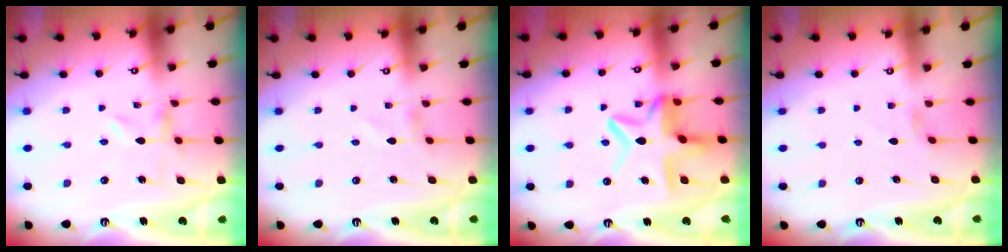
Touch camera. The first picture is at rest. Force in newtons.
{"total": 0.8, "press": 0.8, "slide": 0.1}
{"total": 11.7, "press": 11.7, "slide": 1.3}
{"total": 1.1, "press": 1.1, "slide": 0.3}